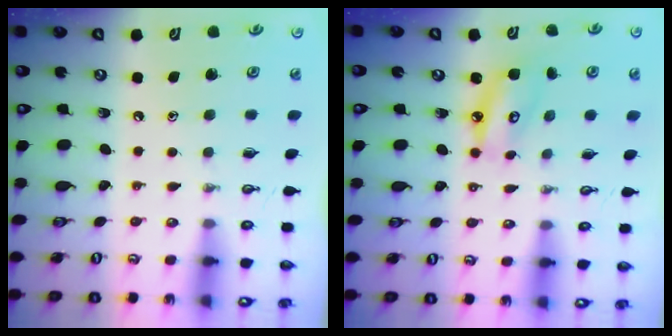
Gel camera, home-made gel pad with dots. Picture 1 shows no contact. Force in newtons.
{"total": 7.0, "press": 7.0, "slide": 0.5}